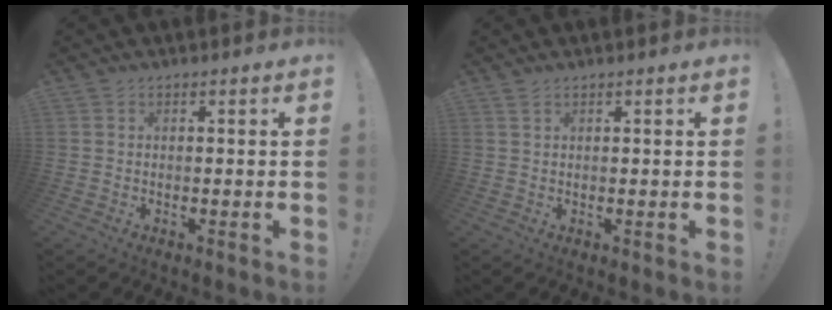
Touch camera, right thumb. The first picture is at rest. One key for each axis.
{"total": 1.2, "fx": 0.9, "fy": 0.3, "fz": 0.8, "tx": -0.018, "ty": 0.001, "tz": 0.017}